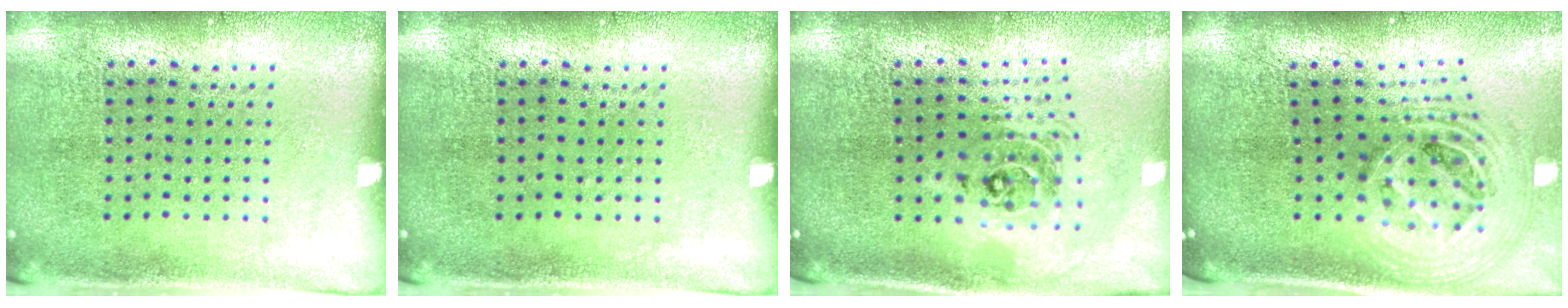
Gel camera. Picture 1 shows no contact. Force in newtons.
{"total": 0.0}
{"total": 2.1, "press": 1.6, "slide": 1.4}
{"total": 2.7, "press": 1.9, "slide": 1.9}